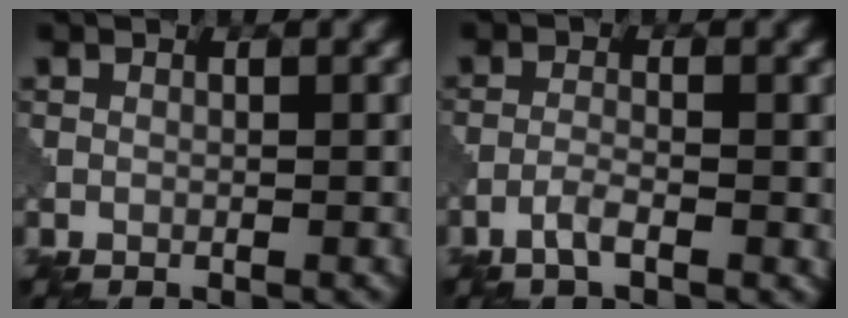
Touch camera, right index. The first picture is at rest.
{"total": 1.9, "force": [-1.1, 0.4, 1.5], "torque": [-0.033, 0.005, -0.027]}